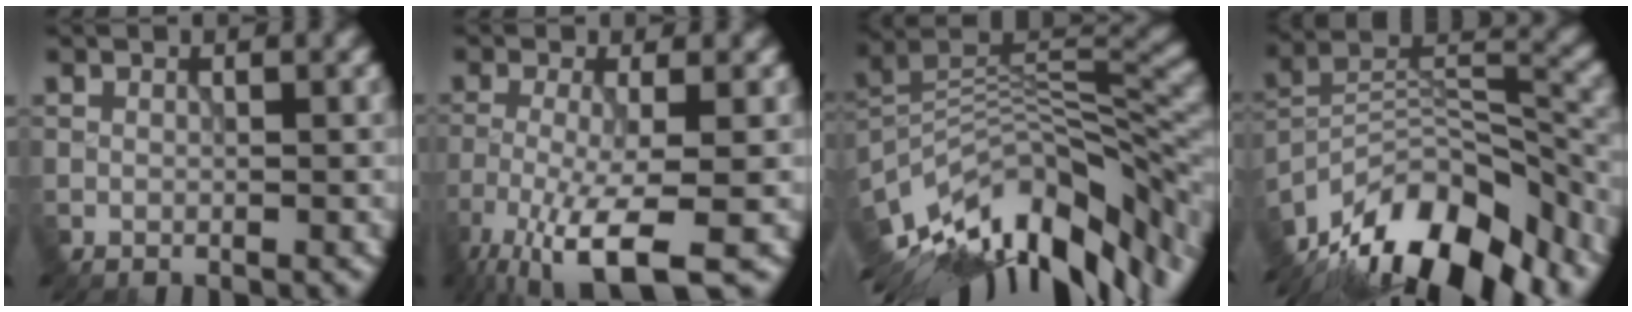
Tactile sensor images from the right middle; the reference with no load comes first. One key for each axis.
{"total": 7.4, "fx": -4.4, "fy": 1.3, "fz": 5.8, "tx": -0.105, "ty": -0.010, "tz": -0.088}
{"total": 14.0, "fx": -8.6, "fy": 4.9, "fz": 9.8, "tx": -0.182, "ty": 0.006, "tz": -0.142}
{"total": 14.3, "fx": -11.2, "fy": 5.5, "fz": 7.0, "tx": -0.139, "ty": 0.023, "tz": -0.194}